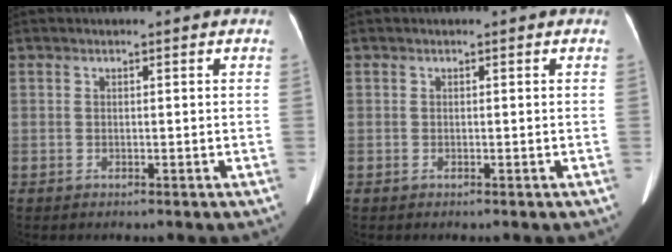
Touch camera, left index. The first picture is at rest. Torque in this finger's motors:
{"motor_torque": [0.04, 0.05, 0.00, 0.00]}